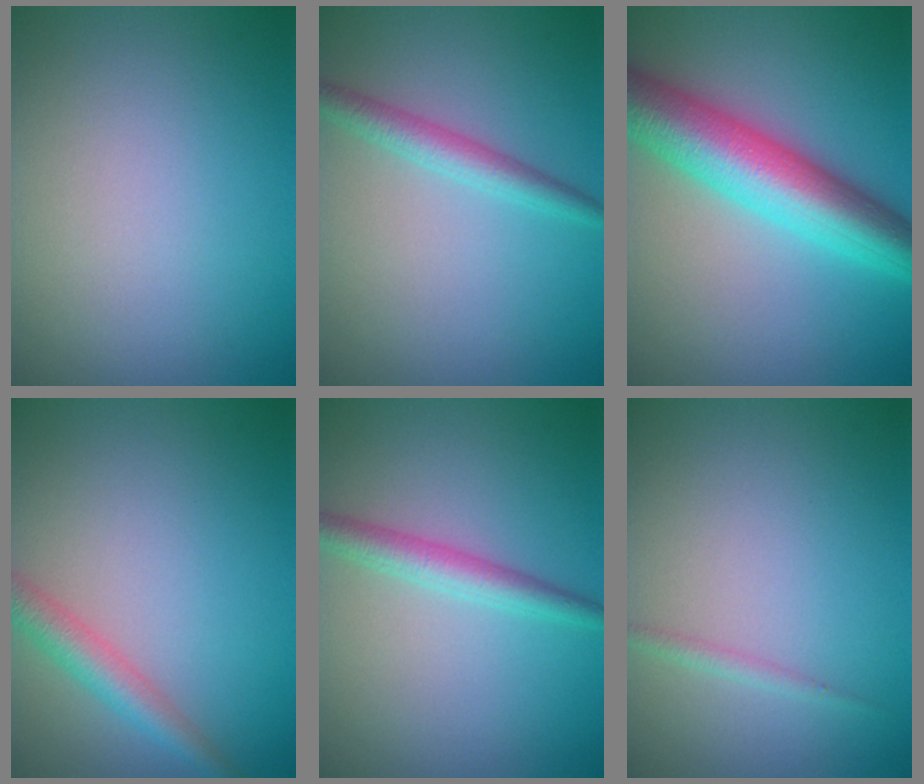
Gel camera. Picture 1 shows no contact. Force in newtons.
{"total": 2.5, "press": 2.5, "slide": 0.0}
{"total": 9.4, "press": 9.4, "slide": 0.0}
{"total": 2.8, "press": 2.8, "slide": 0.1}
{"total": 2.7, "press": 2.6, "slide": 0.1}
{"total": 0.9, "press": 0.9, "slide": 0.1}